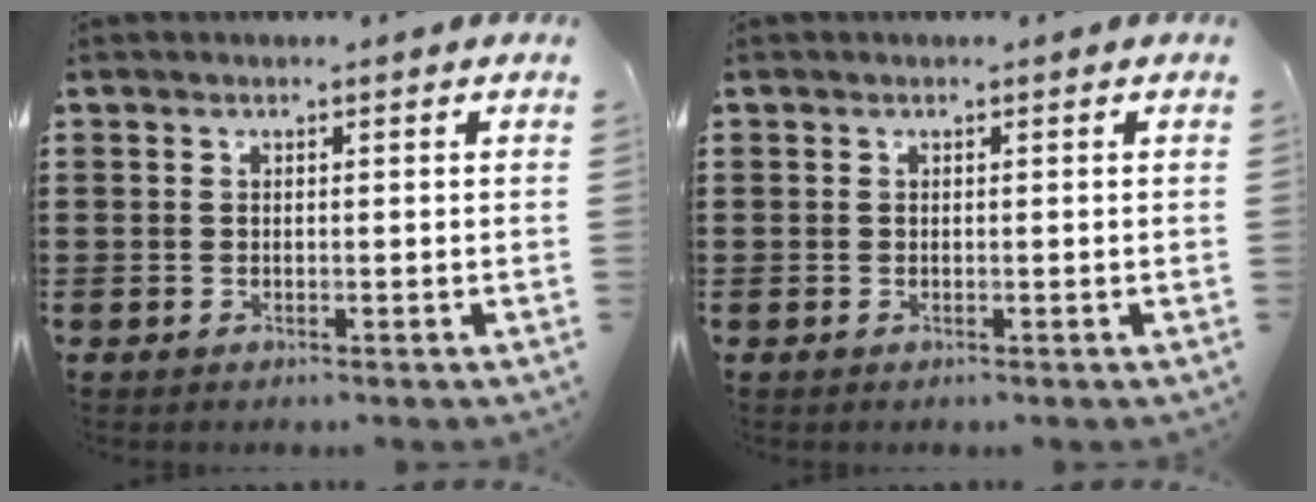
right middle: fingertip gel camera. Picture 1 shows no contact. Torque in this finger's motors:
{"motor_torque": [-0.12, -0.11, -0.01, 0.01]}